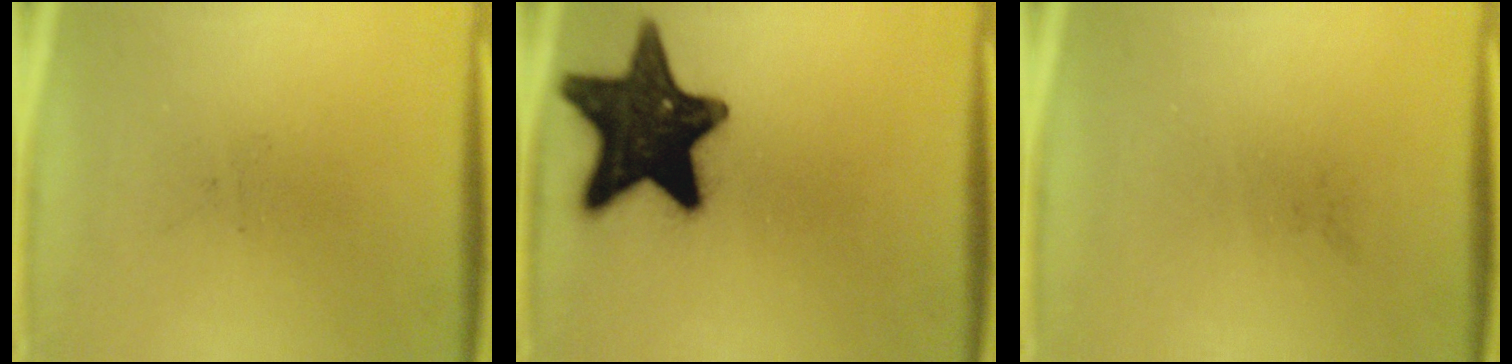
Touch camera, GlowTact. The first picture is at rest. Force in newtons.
{"total": 19.6}
{"total": 0.0}